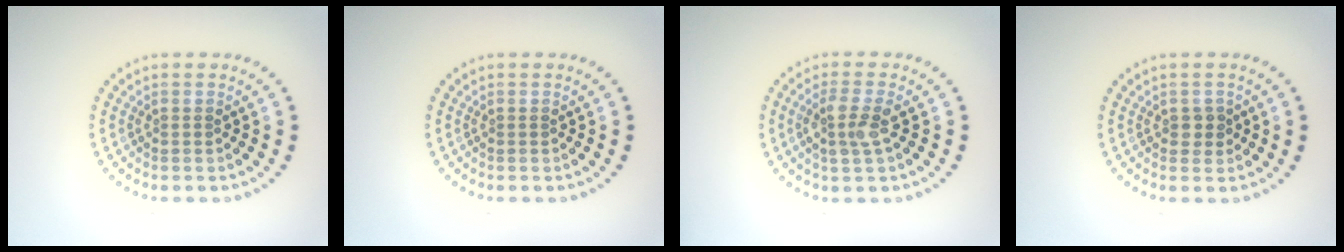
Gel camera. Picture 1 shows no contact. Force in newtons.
{"total": 0.0}
{"total": 2.7, "press": 2.6, "slide": 0.9}
{"total": 1.3, "press": 1.3, "slide": 0.4}